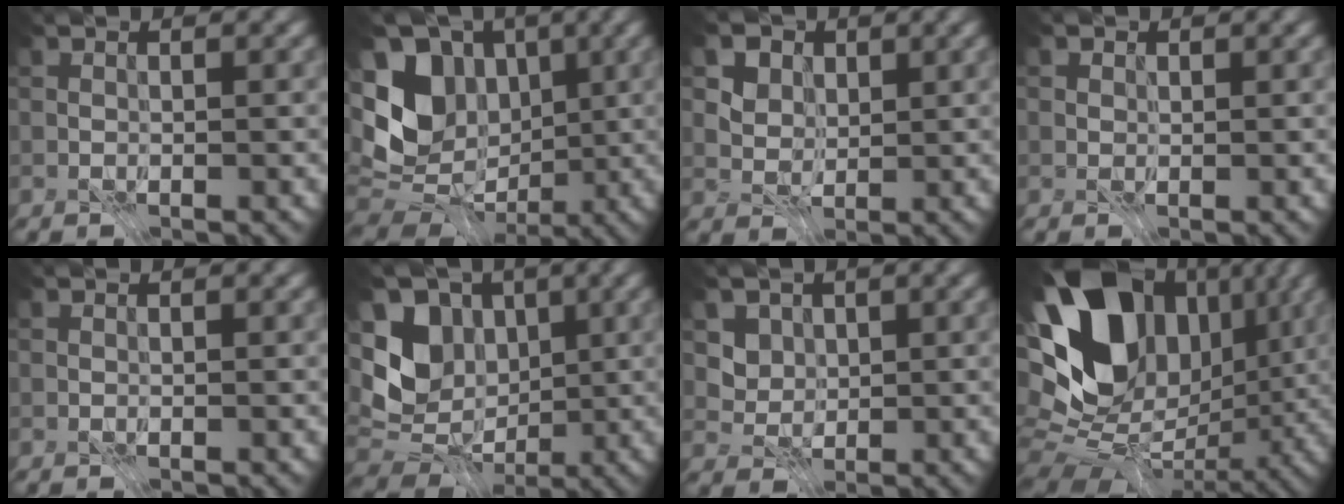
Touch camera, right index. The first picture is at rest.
{"total": 9.9, "force": [0.0, 7.5, 6.5], "torque": [-0.115, -0.004, -0.014]}
{"total": 5.0, "force": [2.1, 4.0, 2.2], "torque": [-0.050, -0.001, 0.035]}
{"total": 0.8, "force": [0.3, 0.7, 0.2], "torque": [-0.005, -0.008, 0.011]}
{"total": 0.0}
{"total": 8.1, "force": [-0.3, 6.4, 5.1], "torque": [-0.093, -0.008, -0.021]}
{"total": 2.1, "force": [0.3, 2.0, 0.5], "torque": [-0.014, -0.010, 0.004]}
{"total": 17.0, "force": [3.3, 12.3, 11.2], "torque": [-0.205, 0.005, 0.057]}